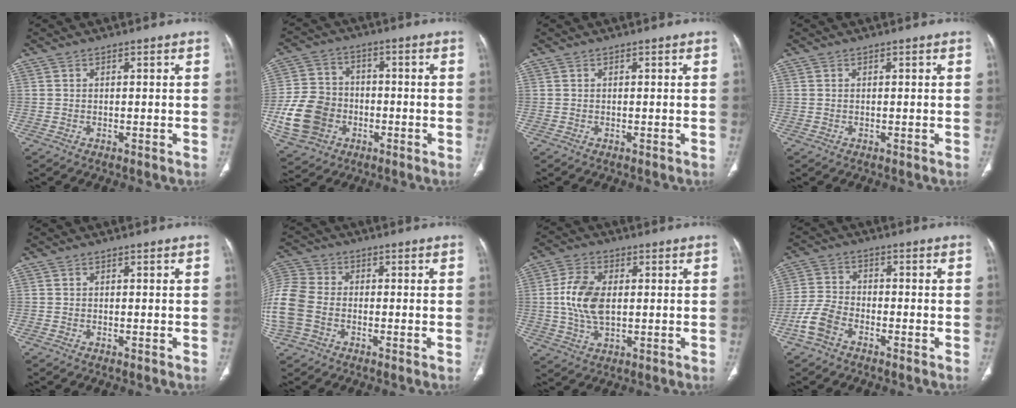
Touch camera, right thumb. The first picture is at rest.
{"total": 13.2, "force": [-3.7, 10.9, 6.4], "torque": [-0.108, 0.019, -0.065]}
{"total": 0.0}
{"total": 0.0}
{"total": 0.0}
{"total": 14.4, "force": [-3.3, 11.1, 8.6], "torque": [-0.238, 0.017, -0.065]}
{"total": 9.5, "force": [0.5, 5.6, 7.6], "torque": [-0.154, 0.002, 0.012]}
{"total": 6.0, "force": [-3.6, 3.5, 3.4], "torque": [-0.073, 0.019, -0.077]}